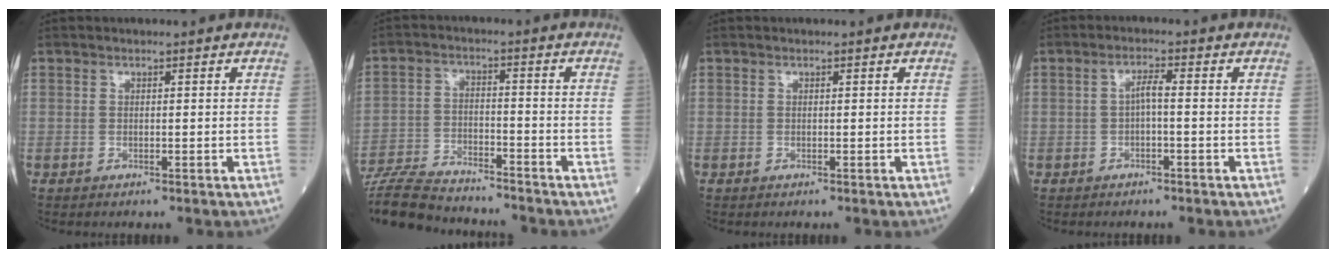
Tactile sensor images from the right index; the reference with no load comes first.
{"total": 14.3, "force": [-13.3, 1.8, 4.8], "torque": [-0.087, -0.005, -0.221]}
{"total": 0.0}
{"total": 2.1, "force": [-0.4, 0.2, 2.0], "torque": [-0.033, 0.006, -0.009]}